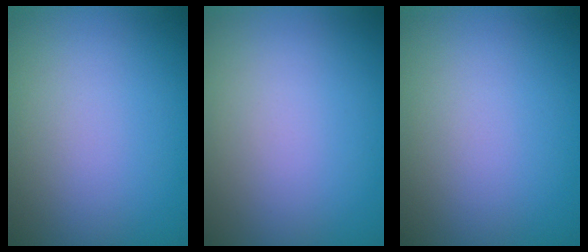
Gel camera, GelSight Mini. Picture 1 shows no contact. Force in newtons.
{"total": 0.0}
{"total": 0.0}